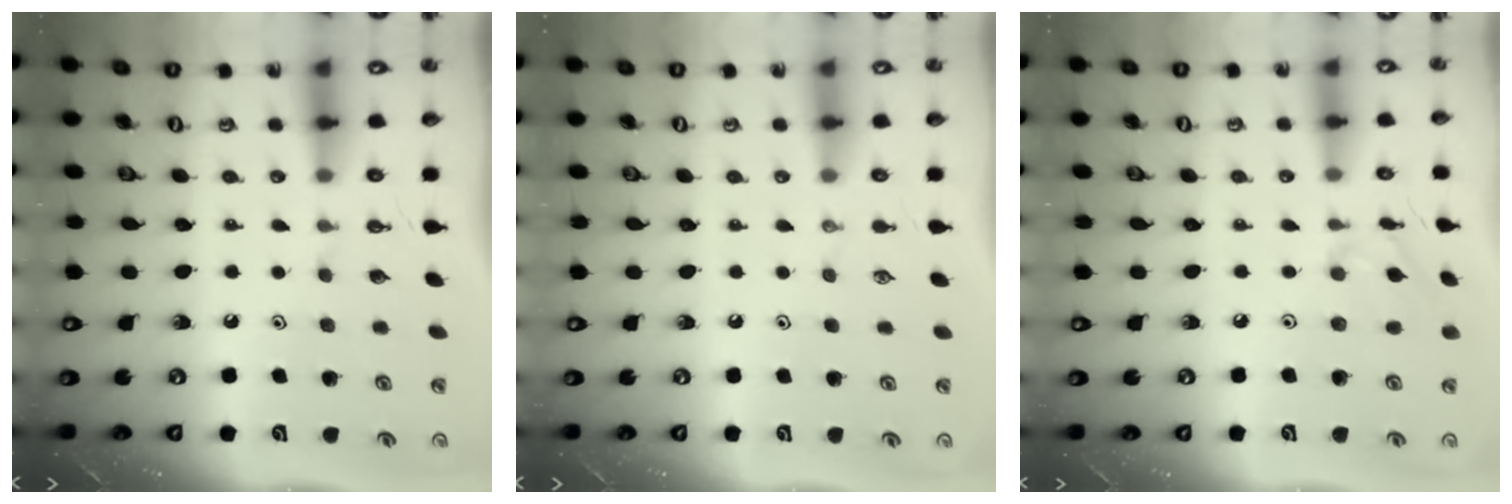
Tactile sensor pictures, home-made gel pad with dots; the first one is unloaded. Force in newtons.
{"total": 0.0}
{"total": 5.0, "press": 5.0, "slide": 0.4}